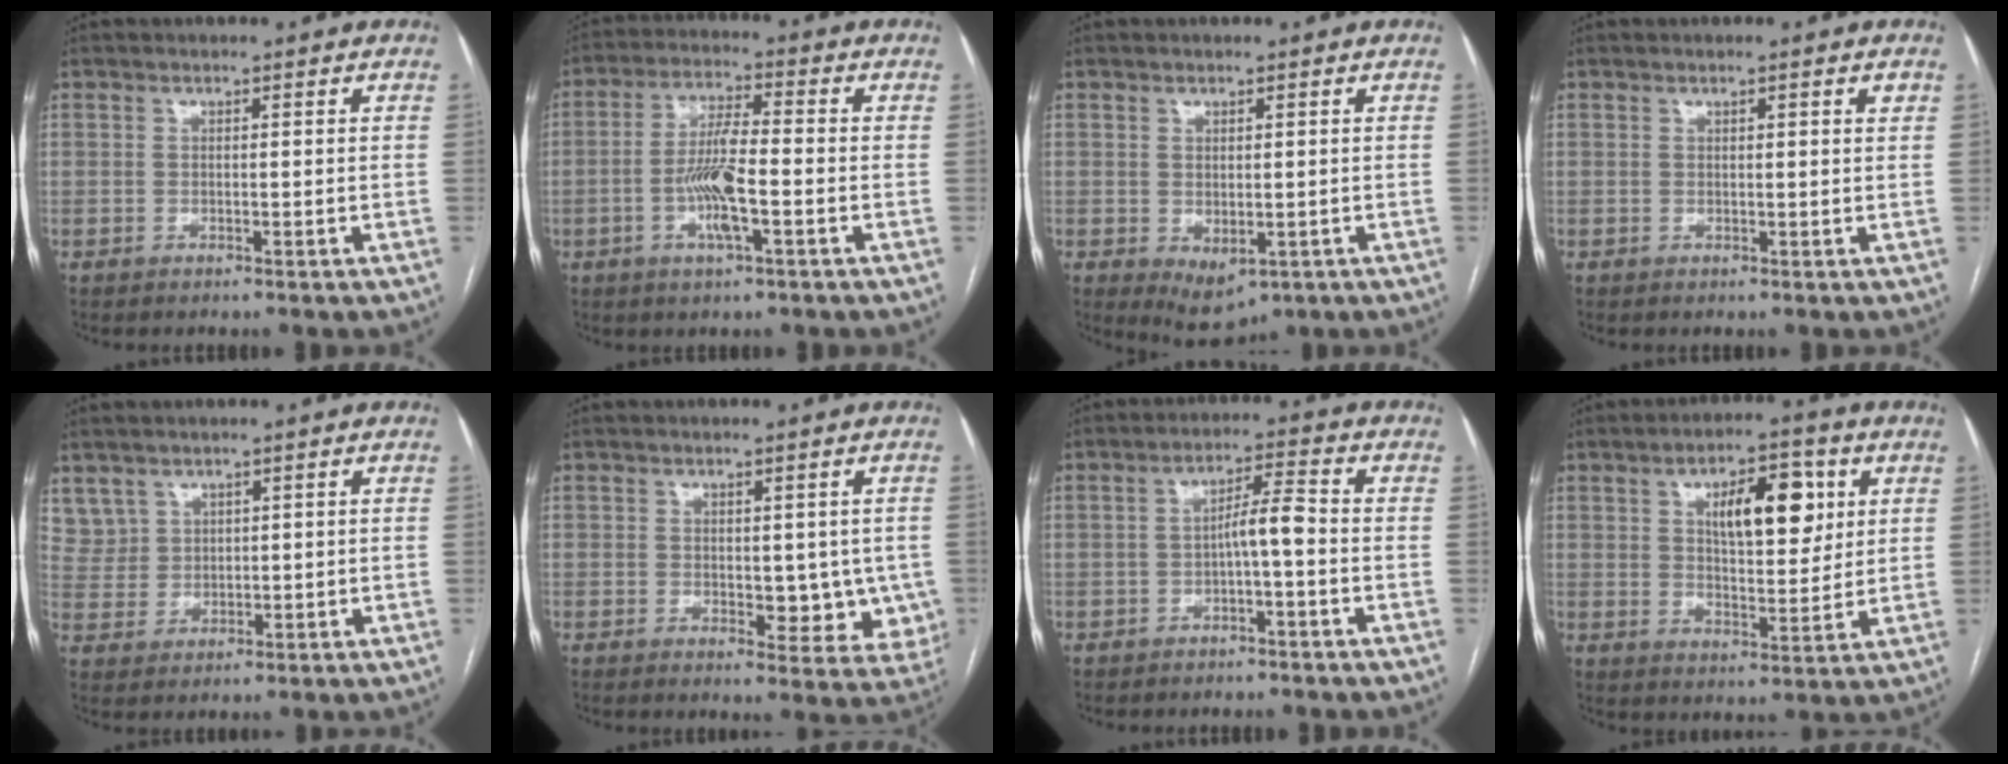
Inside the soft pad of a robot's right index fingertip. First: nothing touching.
{"total": 8.2, "force": [-2.2, 1.2, 7.8], "torque": [-0.156, 0.001, -0.045]}
{"total": 4.5, "force": [-1.3, 2.5, 3.5], "torque": [-0.048, -0.012, 0.002]}
{"total": 1.6, "force": [0.9, 0.1, 1.4], "torque": [-0.021, 0.001, 0.011]}
{"total": 5.1, "force": [3.3, 3.8, 0.2], "torque": [-0.003, 0.010, 0.077]}
{"total": 7.7, "force": [-0.3, 4.2, 6.5], "torque": [-0.055, -0.004, 0.002]}
{"total": 4.3, "force": [-1.1, 0.4, 4.1], "torque": [-0.065, 0.015, -0.015]}
{"total": 10.9, "force": [3.8, 4.2, 9.3], "torque": [-0.142, 0.011, 0.065]}